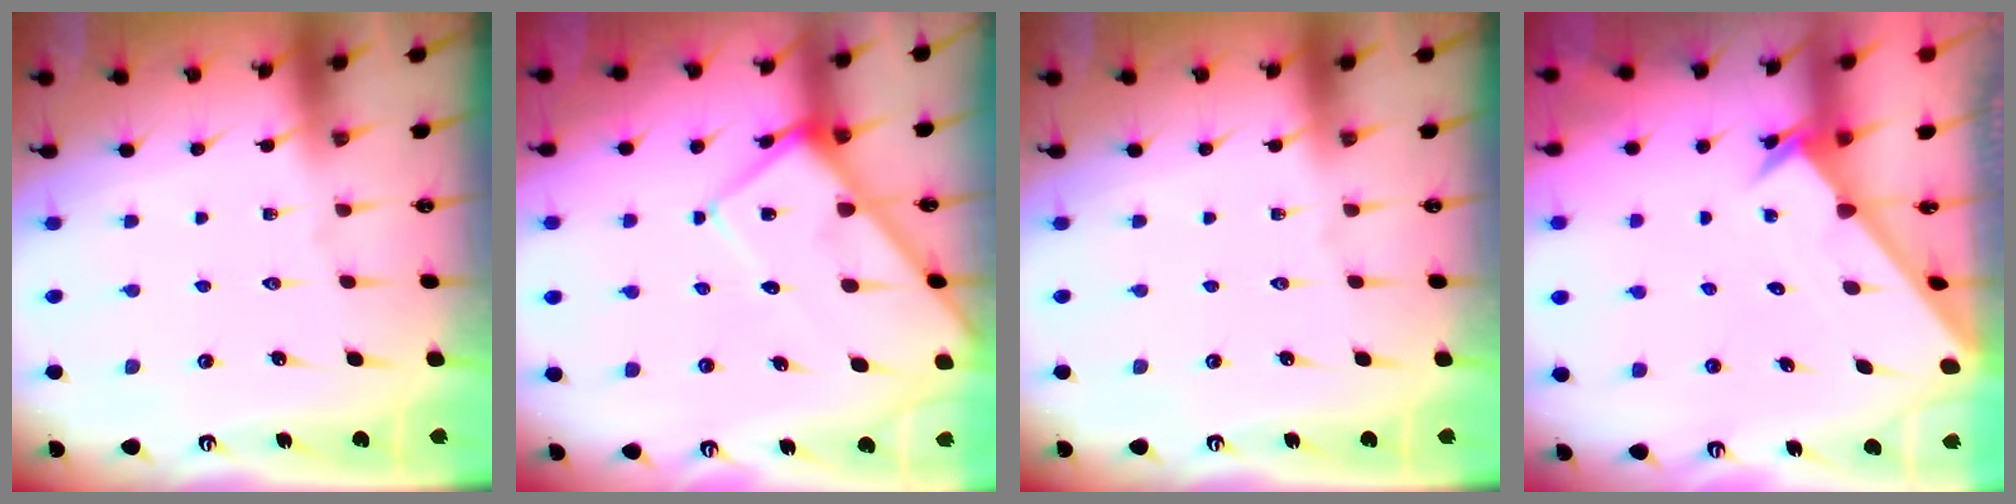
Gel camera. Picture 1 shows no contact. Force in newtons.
{"total": 9.3, "press": 9.2, "slide": 1.0}
{"total": 0.0}
{"total": 2.2, "press": 2.2, "slide": 0.2}